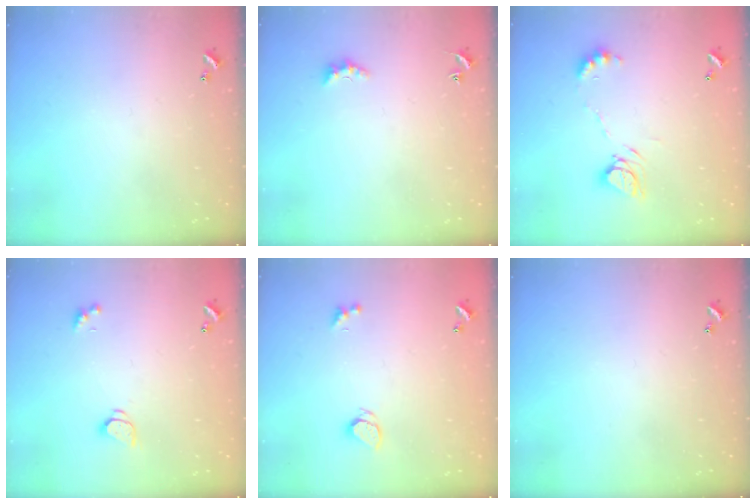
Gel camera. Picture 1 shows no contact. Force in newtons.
{"total": 2.6, "press": 2.5, "slide": 0.6}
{"total": 7.7, "press": 7.7, "slide": 0.2}
{"total": 1.6, "press": 1.5, "slide": 0.5}
{"total": 1.8, "press": 1.7, "slide": 0.3}
{"total": 0.0}